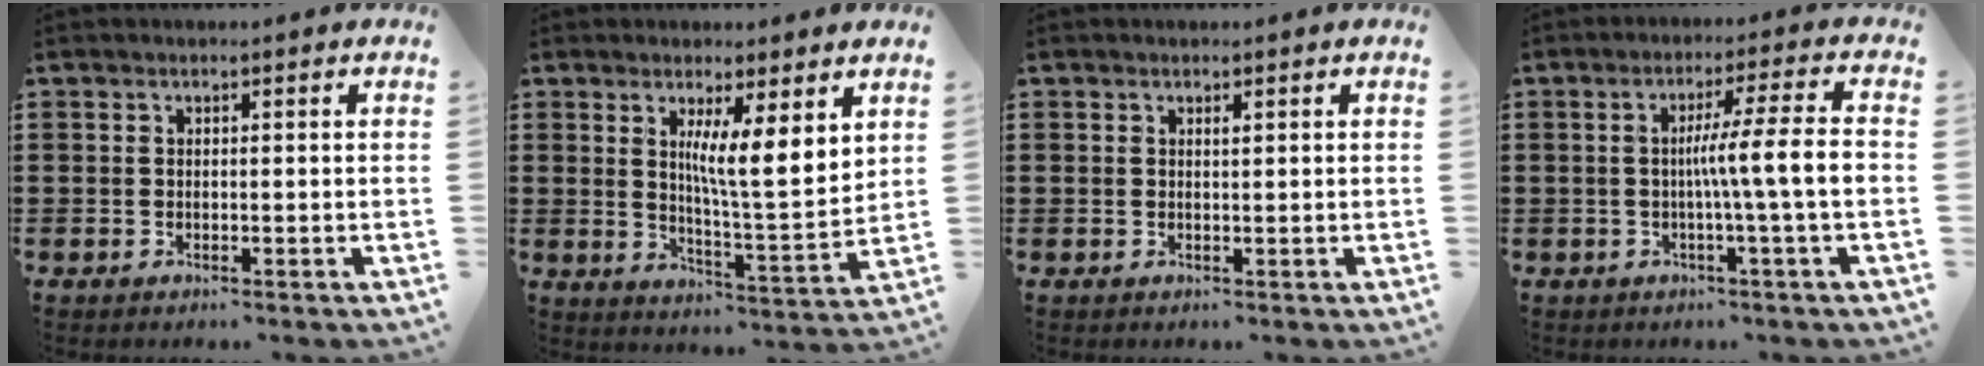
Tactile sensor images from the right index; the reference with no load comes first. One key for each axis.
{"total": 7.1, "fx": 3.7, "fy": 0.6, "fz": 6.1, "tx": -0.111, "ty": -0.025, "tz": 0.057}
{"total": 0.5, "fx": 0.3, "fy": 0.1, "fz": 0.5, "tx": -0.010, "ty": 0.000, "tz": 0.006}
{"total": 7.1, "fx": -0.6, "fy": -0.7, "fz": 7.0, "tx": -0.127, "ty": -0.006, "tz": -0.019}